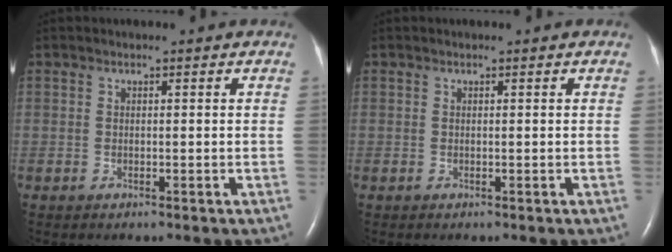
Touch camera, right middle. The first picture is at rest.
{"total": 0.0}